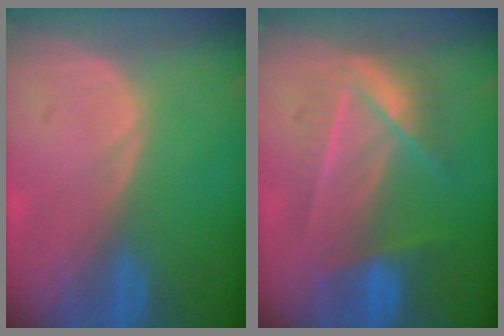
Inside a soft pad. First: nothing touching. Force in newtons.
{"total": 7.1, "press": 6.8, "slide": 2.2}